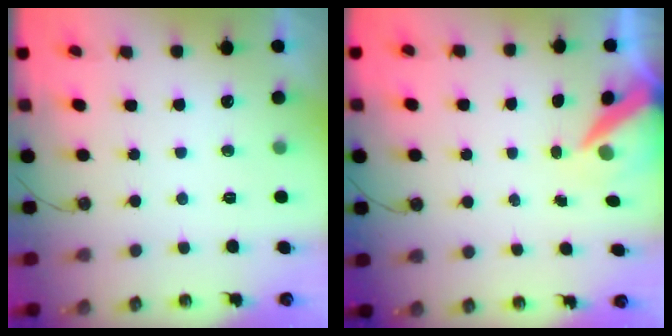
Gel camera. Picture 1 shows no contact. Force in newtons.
{"total": 6.9, "press": 6.9, "slide": 0.9}